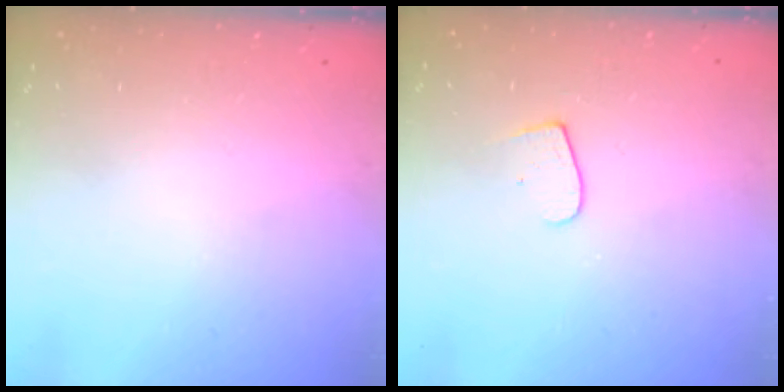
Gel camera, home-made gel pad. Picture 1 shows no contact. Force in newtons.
{"total": 5.0, "press": 5.0, "slide": 0.4}